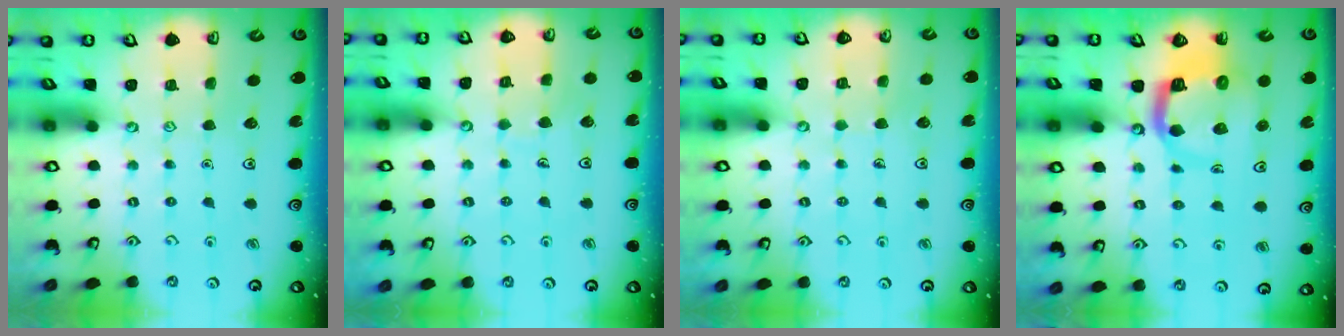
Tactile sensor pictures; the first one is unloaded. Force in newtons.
{"total": 5.2, "press": 5.2, "slide": 0.3}
{"total": 2.9, "press": 2.9, "slide": 0.2}
{"total": 9.5, "press": 9.4, "slide": 1.3}